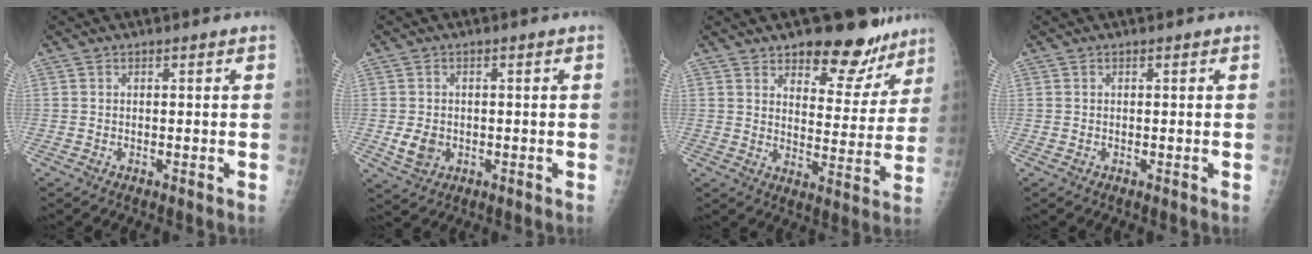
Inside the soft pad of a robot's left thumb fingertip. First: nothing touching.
{"total": 4.1, "force": [-0.6, 3.3, 2.3], "torque": [-0.033, -0.001, -0.003]}
{"total": 14.8, "force": [11.3, 7.0, 6.6], "torque": [-0.023, -0.076, 0.148]}
{"total": 0.0}